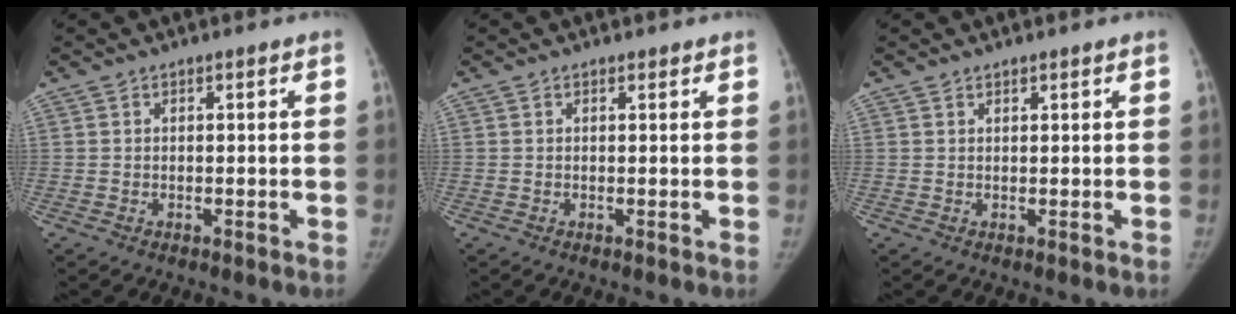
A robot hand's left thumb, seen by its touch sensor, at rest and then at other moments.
{"total": 0.7, "force": [0.6, 0.3, 0.2], "torque": [-0.003, -0.005, 0.008]}
{"total": 0.9, "force": [0.8, 0.4, 0.3], "torque": [0.000, -0.005, 0.013]}